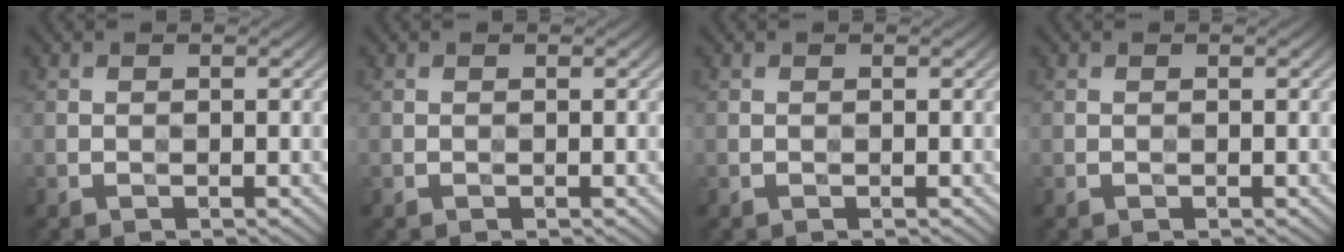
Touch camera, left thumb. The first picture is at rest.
{"total": 0.0}
{"total": 0.0}
{"total": 0.0}